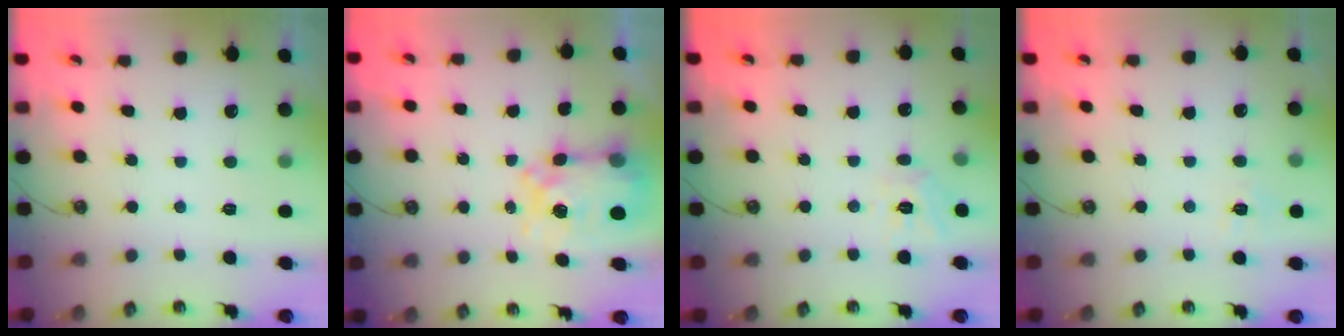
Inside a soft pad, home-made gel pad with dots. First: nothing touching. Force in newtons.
{"total": 8.6, "press": 8.6, "slide": 0.7}
{"total": 9.3, "press": 9.3, "slide": 0.5}
{"total": 6.5, "press": 6.5, "slide": 0.5}